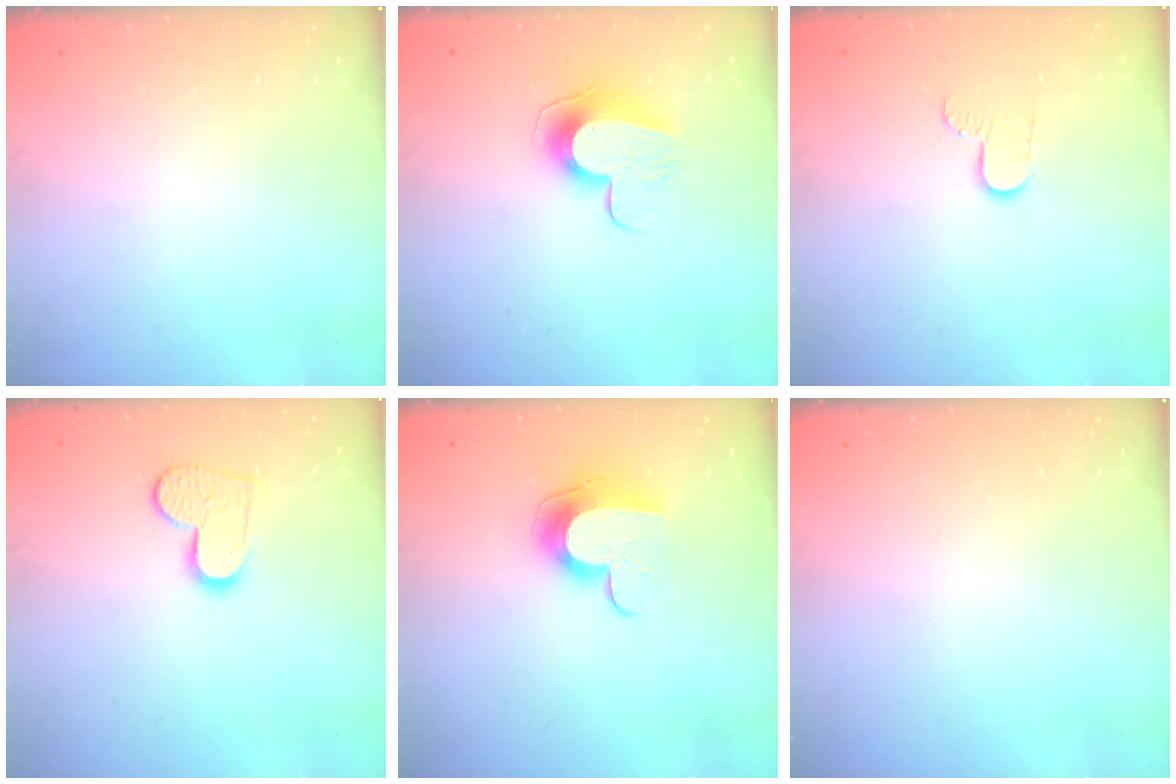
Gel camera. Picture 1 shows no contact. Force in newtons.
{"total": 9.6, "press": 9.6, "slide": 0.1}
{"total": 6.1, "press": 6.0, "slide": 0.6}
{"total": 10.8, "press": 10.7, "slide": 0.9}
{"total": 10.2, "press": 10.2, "slide": 0.5}
{"total": 0.0}